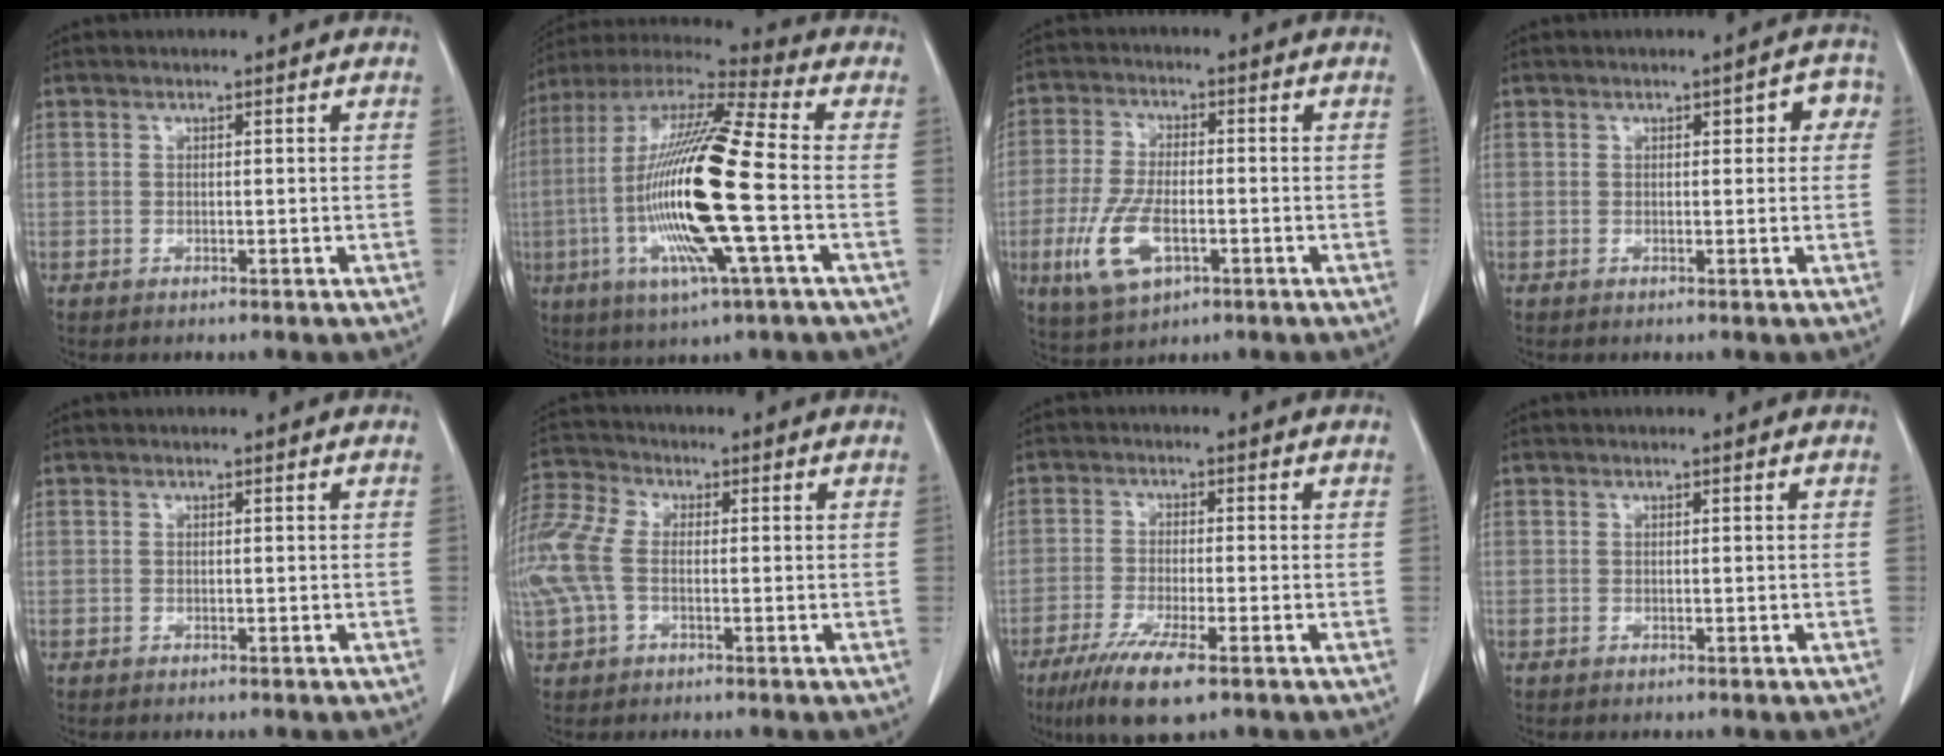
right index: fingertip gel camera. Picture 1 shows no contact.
{"total": 21.1, "force": [-3.7, 1.4, 20.8], "torque": [-0.436, -0.014, -0.075]}
{"total": 9.4, "force": [-3.2, 4.2, 7.8], "torque": [-0.175, -0.007, -0.054]}
{"total": 3.5, "force": [1.0, 1.6, 3.0], "torque": [-0.023, 0.020, 0.007]}
{"total": 0.0}
{"total": 11.6, "force": [-0.5, 7.2, 9.0], "torque": [-0.251, 0.026, -0.008]}
{"total": 7.8, "force": [-4.7, 1.1, 6.1], "torque": [-0.117, -0.020, -0.083]}
{"total": 0.0}